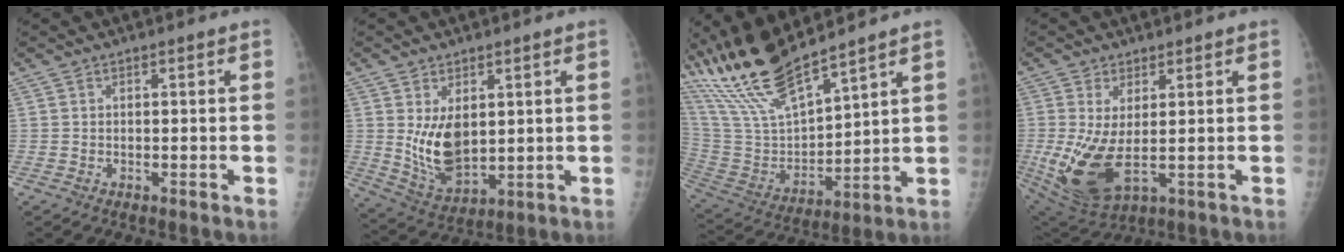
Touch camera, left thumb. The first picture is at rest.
{"total": 9.6, "force": [2.0, 5.6, 7.6], "torque": [-0.119, -0.026, 0.058]}
{"total": 17.2, "force": [14.6, 2.8, 8.6], "torque": [-0.161, -0.068, 0.303]}
{"total": 11.5, "force": [-0.5, 5.3, 10.1], "torque": [-0.208, -0.018, 0.012]}